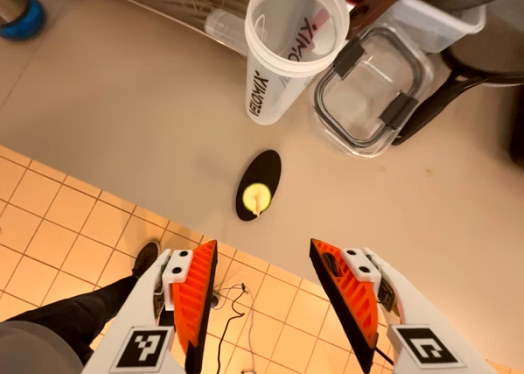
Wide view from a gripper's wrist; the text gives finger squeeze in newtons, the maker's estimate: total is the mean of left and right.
{"total": 0.5, "left": 0.2, "right": 0.8}